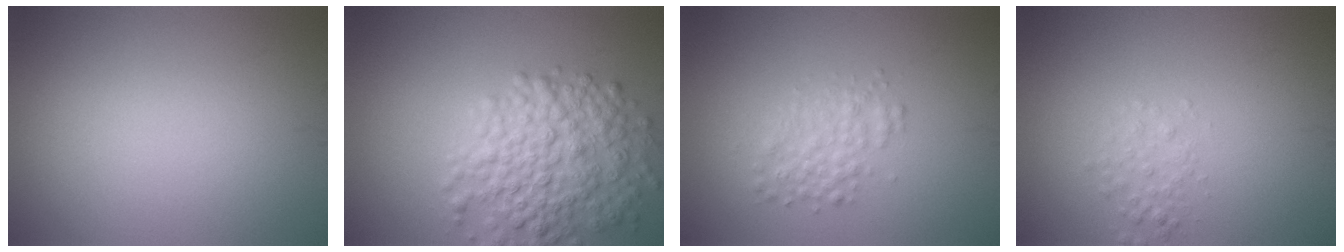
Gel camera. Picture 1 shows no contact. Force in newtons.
{"total": 6.8, "press": 6.8, "slide": 0.3}
{"total": 2.5, "press": 2.5, "slide": 0.1}
{"total": 1.4, "press": 1.4, "slide": 0.1}